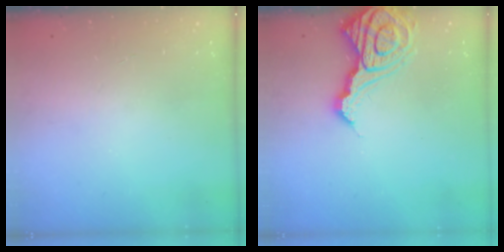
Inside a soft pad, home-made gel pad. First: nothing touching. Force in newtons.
{"total": 13.5, "press": 13.5, "slide": 1.4}